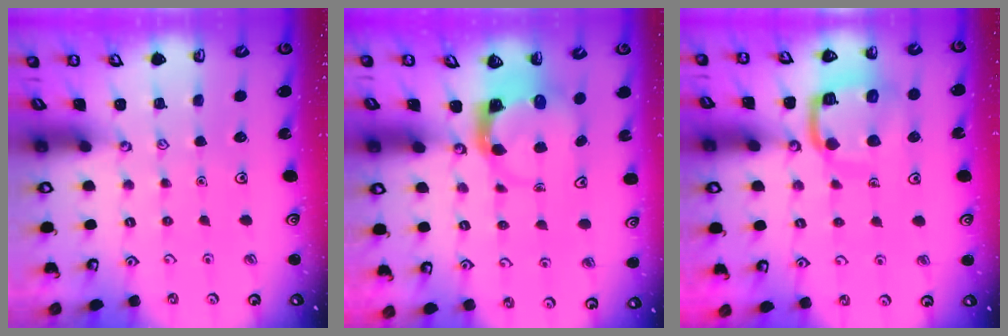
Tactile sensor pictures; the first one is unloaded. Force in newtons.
{"total": 3.6, "press": 3.6, "slide": 0.5}
{"total": 12.1, "press": 12.0, "slide": 1.3}